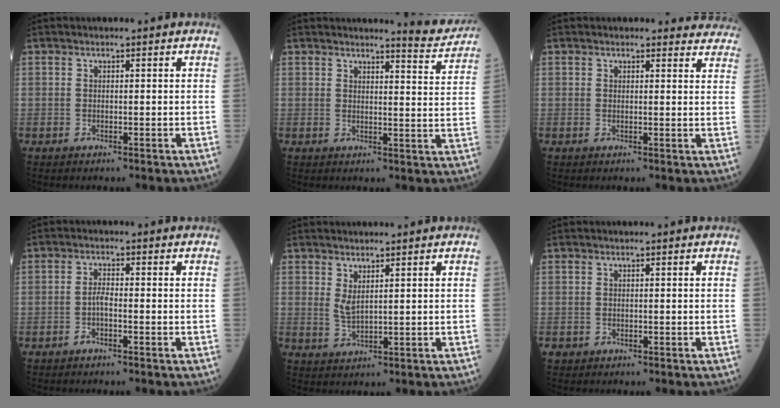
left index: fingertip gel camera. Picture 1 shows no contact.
{"total": 5.5, "force": [5.5, -0.2, 0.6], "torque": [-0.015, -0.035, 0.053]}
{"total": 7.2, "force": [7.0, 1.9, -0.1], "torque": [0.042, -0.020, 0.038]}
{"total": 1.9, "force": [-1.0, 0.4, 1.6], "torque": [-0.030, 0.002, -0.021]}
{"total": 2.1, "force": [1.0, 0.5, 1.8], "torque": [-0.046, -0.002, 0.028]}
{"total": 1.1, "force": [-0.5, 0.9, 0.5], "torque": [-0.015, 0.001, -0.005]}